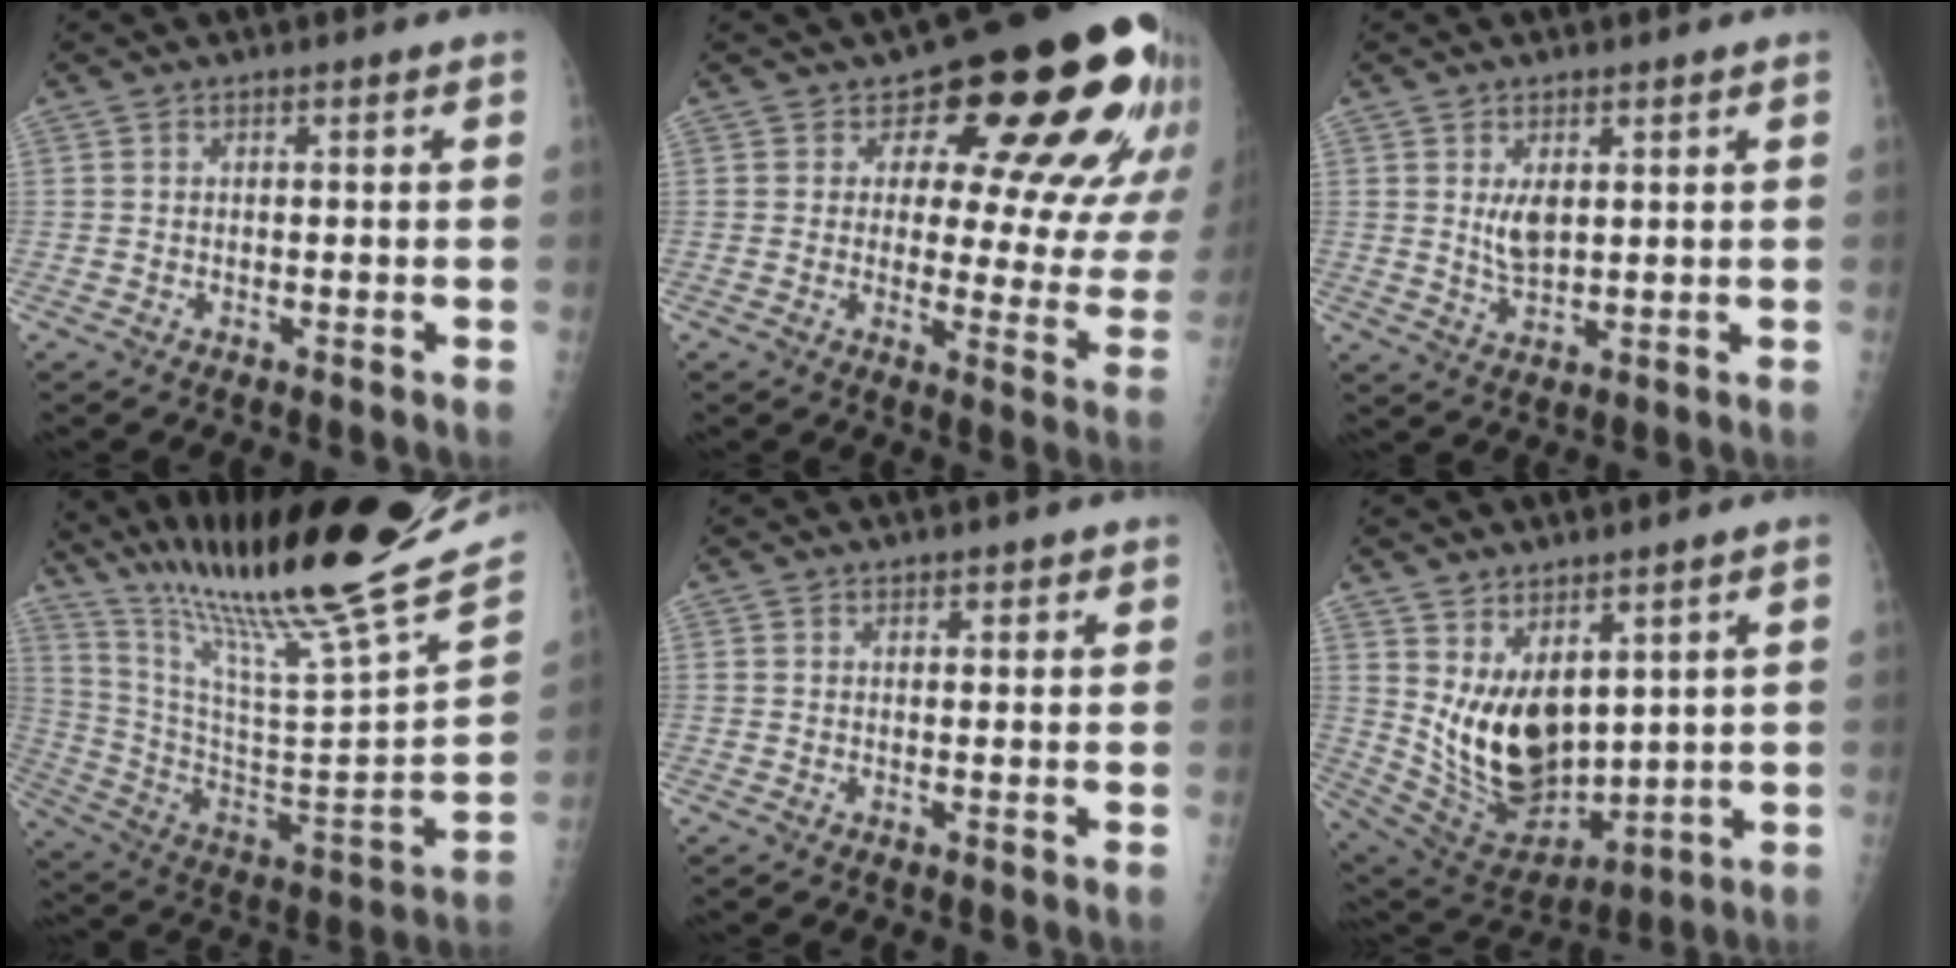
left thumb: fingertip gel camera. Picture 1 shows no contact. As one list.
[{"total": 20.4, "force": [12.6, 9.7, 12.9], "torque": [-0.109, -0.069, 0.141]}, {"total": 4.5, "force": [1.5, 2.3, 3.6], "torque": [-0.059, -0.017, 0.037]}, {"total": 33.4, "force": [26.3, 3.0, 20.4], "torque": [-0.321, -0.125, 0.410]}, {"total": 1.4, "force": [1.2, 0.6, 0.5], "torque": [0.002, -0.005, 0.013]}, {"total": 13.8, "force": [3.9, 8.4, 10.2], "torque": [-0.143, -0.043, 0.105]}]